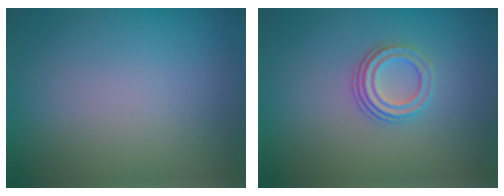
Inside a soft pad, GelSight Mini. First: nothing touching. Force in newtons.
{"total": 2.9, "press": 2.2, "slide": 2.0}